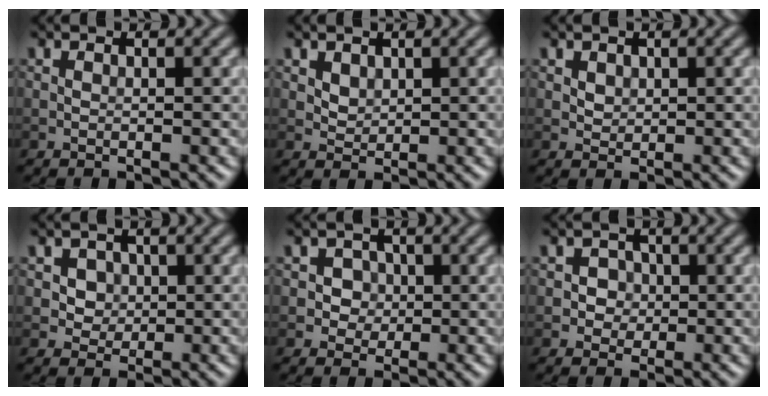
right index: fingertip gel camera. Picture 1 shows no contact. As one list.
[{"total": 1.2, "force": [0.6, 0.9, 0.6], "torque": [-0.011, -0.003, 0.017]}, {"total": 0.9, "force": [0.4, 0.7, 0.3], "torque": [-0.006, -0.003, 0.012]}, {"total": 3.0, "force": [1.1, 2.5, 1.4], "torque": [-0.023, 0.001, 0.020]}, {"total": 2.1, "force": [0.2, 2.0, 0.8], "torque": [0.002, 0.001, 0.006]}, {"total": 1.9, "force": [0.1, 1.8, 0.6], "torque": [0.007, 0.001, 0.001]}]